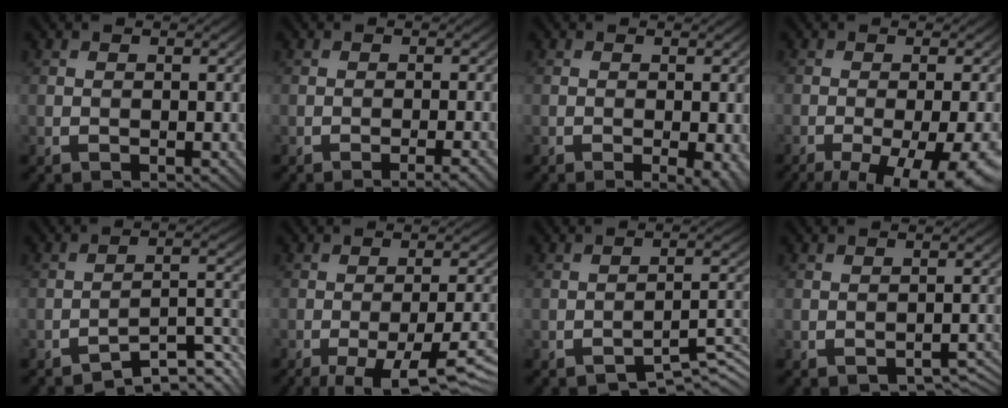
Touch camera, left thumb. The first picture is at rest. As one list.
[{"total": 2.4, "force": [-1.4, 0.3, 1.9], "torque": [-0.025, 0.007, -0.026]}, {"total": 2.6, "force": [-0.9, 0.5, 2.4], "torque": [-0.036, -0.004, -0.011]}, {"total": 13.5, "force": [-7.5, 4.1, 10.5], "torque": [-0.146, -0.017, -0.085]}, {"total": 5.5, "force": [-4.2, 1.1, 3.4], "torque": [-0.050, 0.007, -0.071]}, {"total": 11.8, "force": [-6.4, 3.1, 9.4], "torque": [-0.140, -0.003, -0.082]}, {"total": 4.6, "force": [-3.7, 1.0, 2.5], "torque": [-0.028, 0.009, -0.056]}, {"total": 1.8, "force": [-1.5, 0.5, 0.8], "torque": [-0.008, 0.003, -0.017]}]